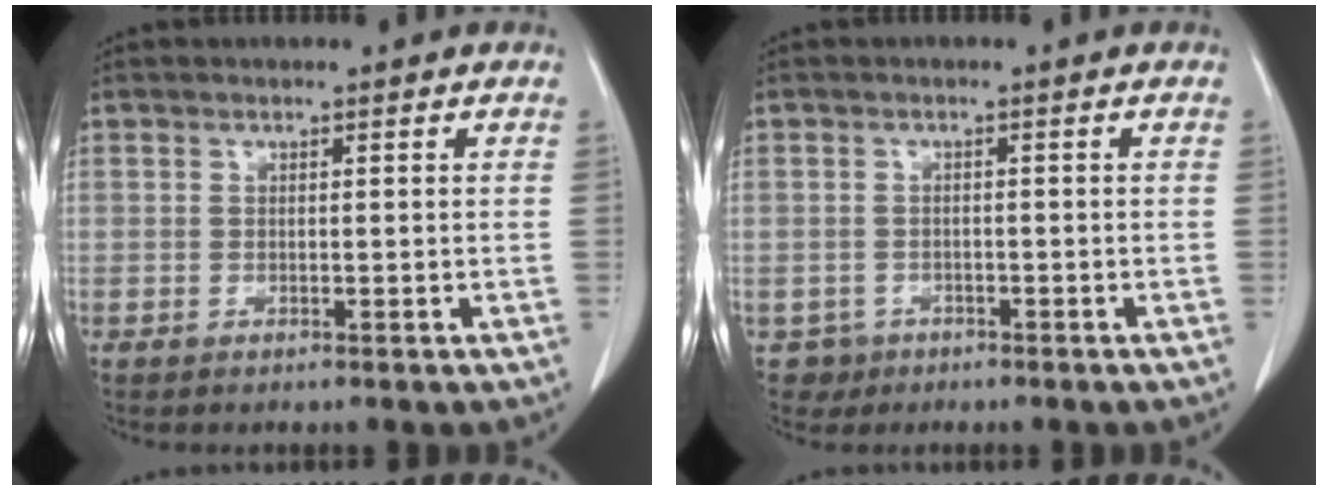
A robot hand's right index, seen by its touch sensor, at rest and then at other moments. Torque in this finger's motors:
{"motor_torque": [-1.13, 0.54, -0.50, -0.17]}